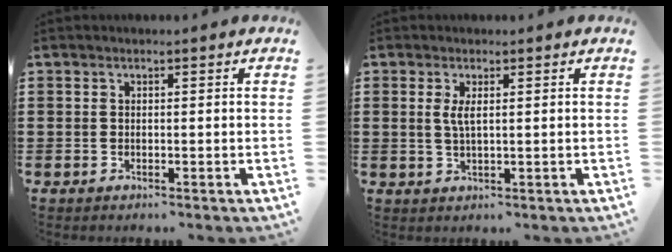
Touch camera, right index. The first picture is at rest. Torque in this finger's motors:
{"motor_torque": [0.37, -0.05, 0.25, 0.09]}